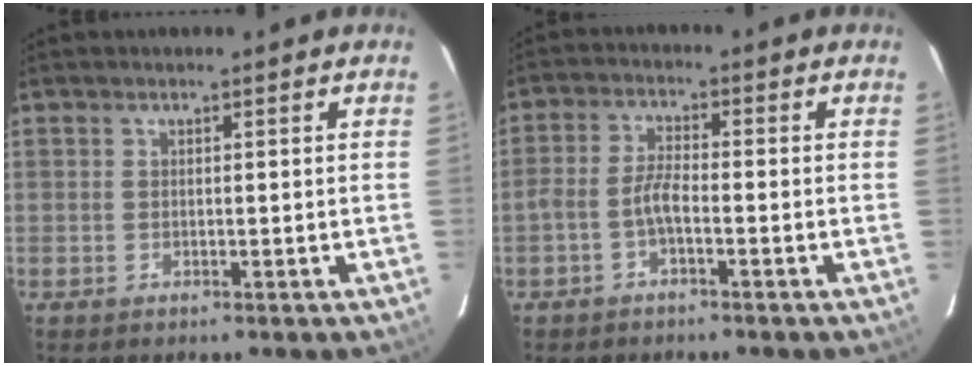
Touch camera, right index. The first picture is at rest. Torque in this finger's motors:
{"motor_torque": [0.59, -0.49, 0.38, 0.11]}